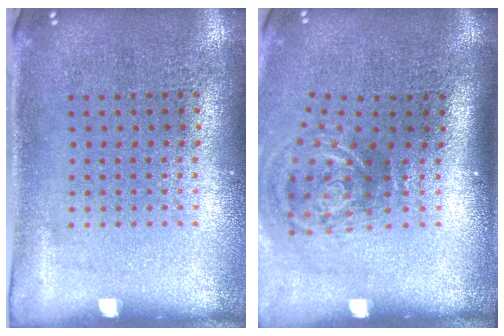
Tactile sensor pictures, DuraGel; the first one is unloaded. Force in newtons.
{"total": 2.1, "press": 1.2, "slide": 1.7}